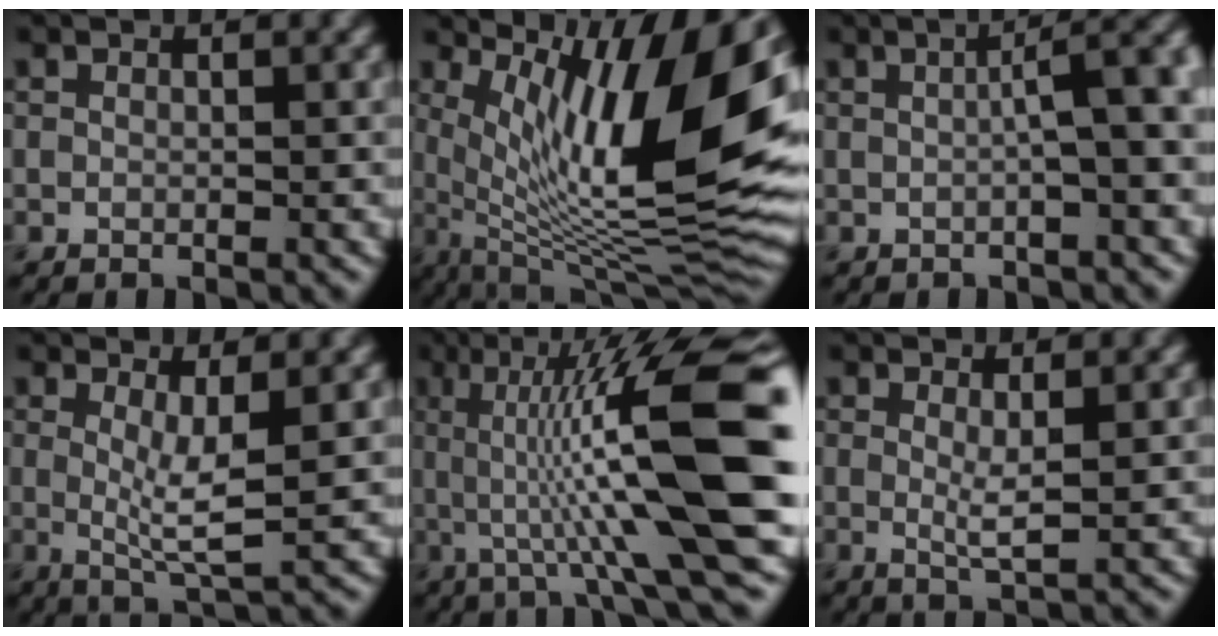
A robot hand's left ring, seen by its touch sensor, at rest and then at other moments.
{"total": 14.6, "force": [3.8, 4.3, 13.4], "torque": [-0.202, -0.008, 0.069]}
{"total": 4.7, "force": [0.2, 1.1, 4.6], "torque": [-0.059, 0.012, 0.007]}
{"total": 3.6, "force": [0.2, 0.6, 3.5], "torque": [-0.067, -0.016, 0.009]}
{"total": 13.4, "force": [0.2, 2.3, 13.2], "torque": [-0.207, 0.017, 0.007]}
{"total": 1.7, "force": [0.1, 0.2, 1.7], "torque": [-0.037, -0.011, 0.006]}